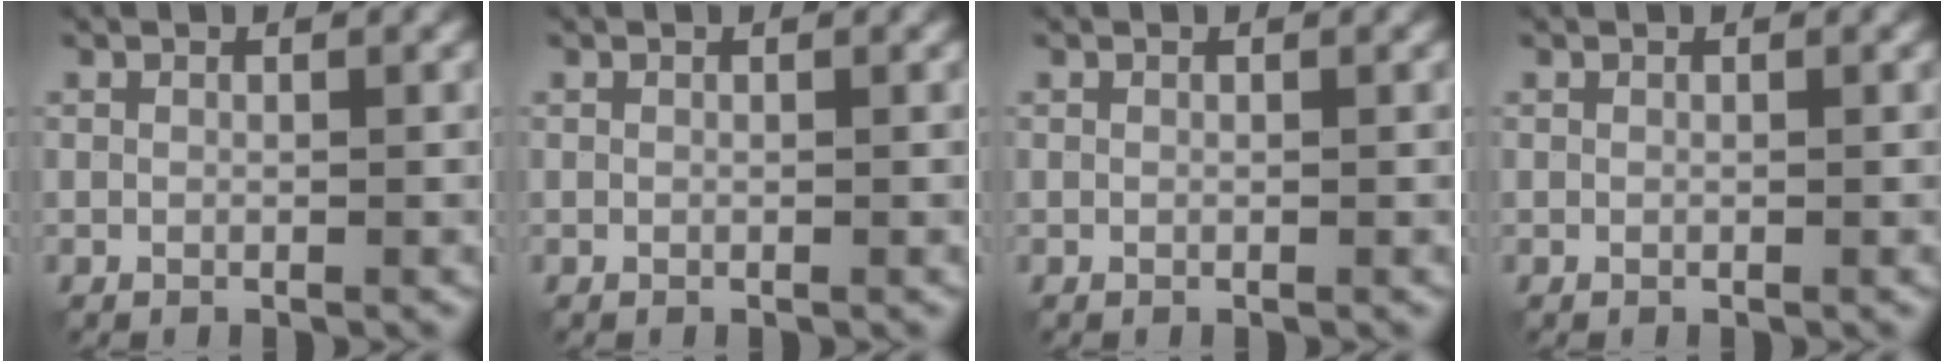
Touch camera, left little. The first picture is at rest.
{"total": 0.0}
{"total": 0.0}
{"total": 0.0}